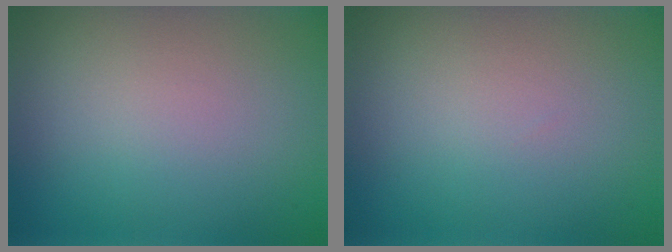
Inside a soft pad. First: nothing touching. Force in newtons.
{"total": 0.0}